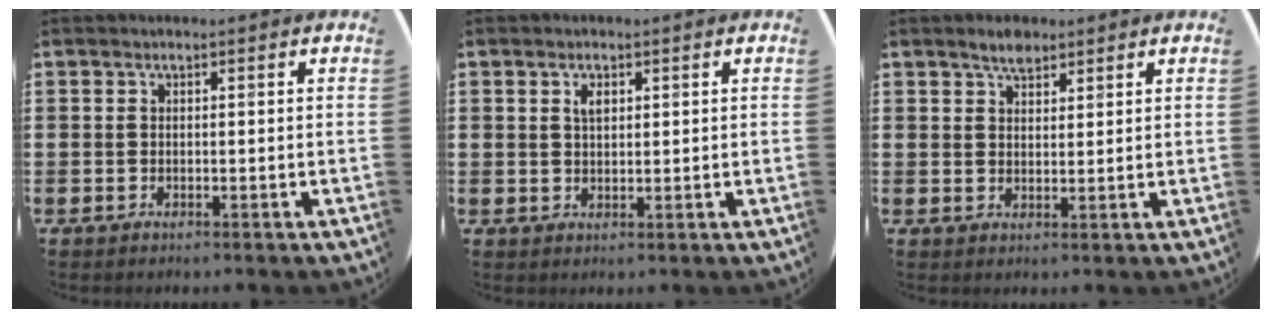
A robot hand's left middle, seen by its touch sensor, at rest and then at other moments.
{"total": 1.6, "force": [0.9, 0.9, 0.9], "torque": [-0.010, 0.003, 0.015]}
{"total": 3.0, "force": [2.5, 1.2, 1.0], "torque": [-0.013, 0.002, 0.046]}